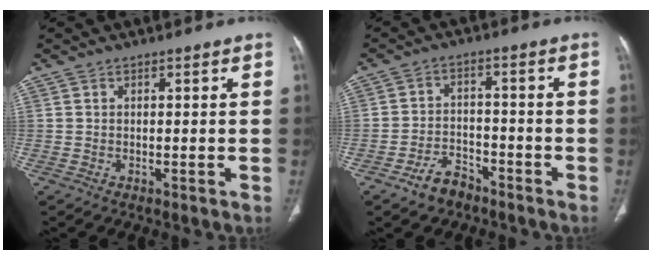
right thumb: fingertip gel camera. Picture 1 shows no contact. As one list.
[{"total": 5.7, "force": [-4.0, 3.4, 2.0], "torque": [-0.027, 0.031, -0.067]}]